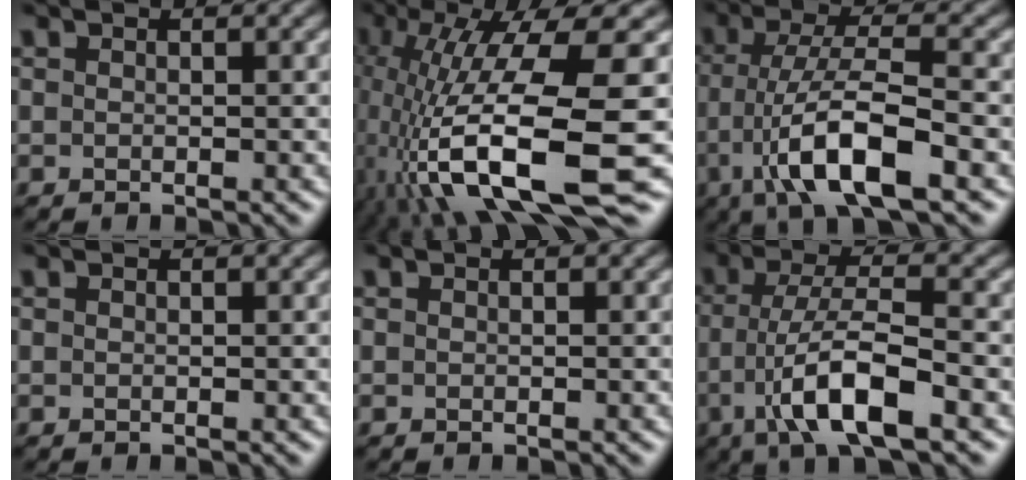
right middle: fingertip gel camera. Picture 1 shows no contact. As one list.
[{"total": 14.8, "force": [-3.1, 4.2, 13.9], "torque": [-0.268, -0.009, -0.045]}, {"total": 8.9, "force": [-3.2, 2.3, 8.0], "torque": [-0.141, 0.008, -0.065]}, {"total": 0.0}, {"total": 0.0}, {"total": 7.8, "force": [-2.8, 2.0, 7.0], "torque": [-0.126, 0.006, -0.055]}]